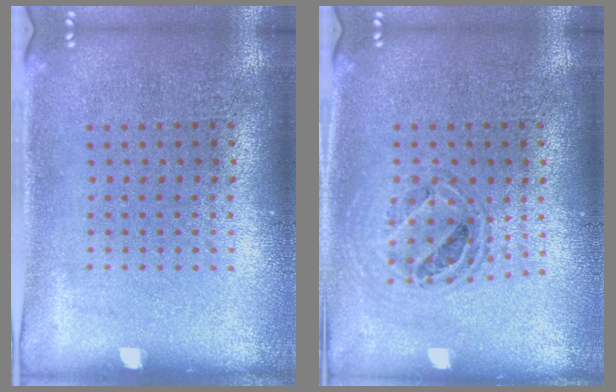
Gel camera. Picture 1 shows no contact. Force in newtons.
{"total": 0.7, "press": 0.6, "slide": 0.2}